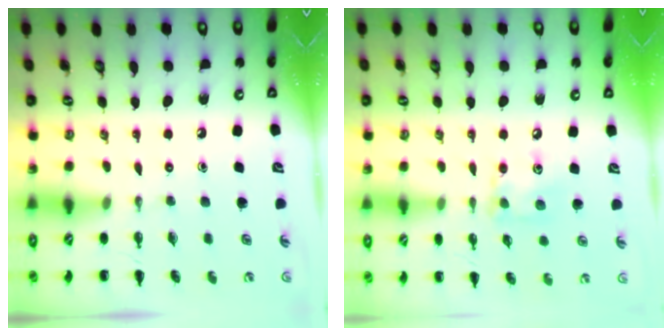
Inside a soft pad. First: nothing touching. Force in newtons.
{"total": 7.5, "press": 7.5, "slide": 0.5}